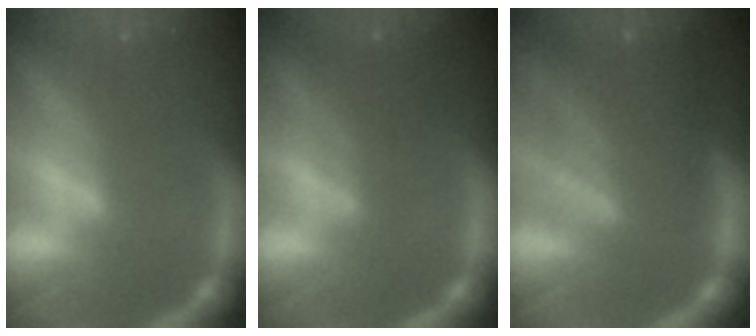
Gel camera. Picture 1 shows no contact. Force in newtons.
{"total": 3.0}
{"total": 8.0}